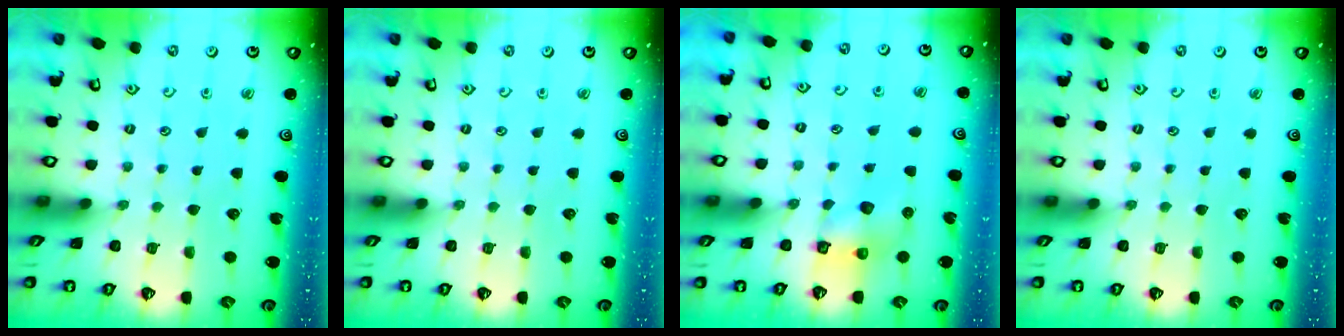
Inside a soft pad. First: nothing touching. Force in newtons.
{"total": 0.0}
{"total": 8.8, "press": 8.8, "slide": 0.6}
{"total": 0.0}